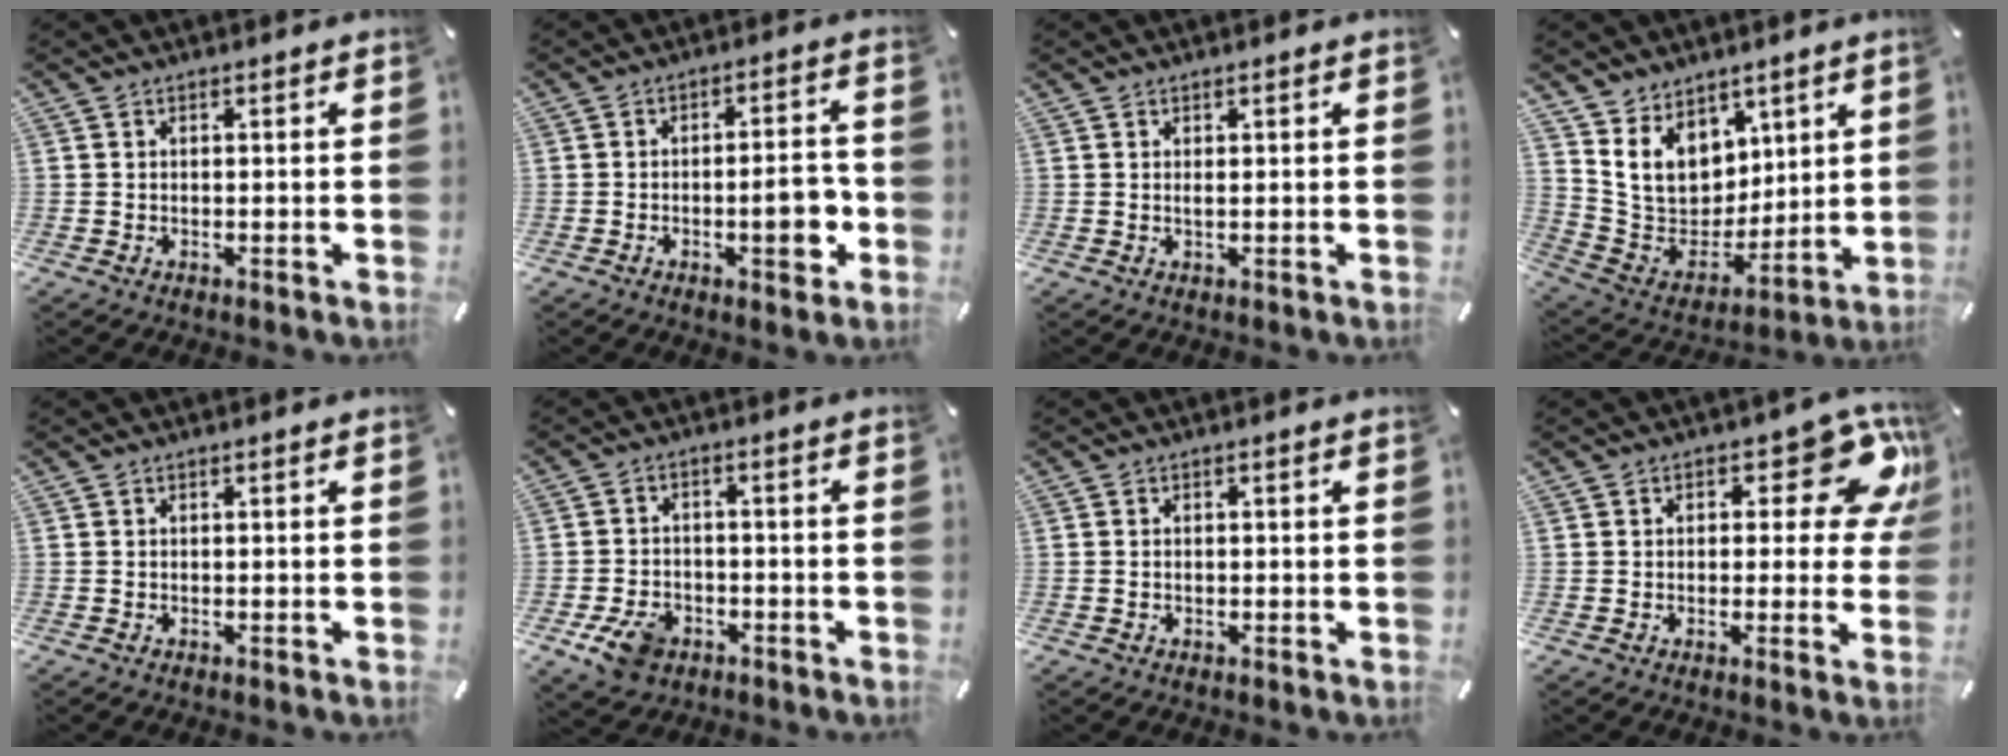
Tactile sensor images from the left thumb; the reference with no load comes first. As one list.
[{"total": 7.8, "force": [-2.1, 3.4, 6.7], "torque": [-0.089, 0.007, -0.034]}, {"total": 1.0, "force": [0.3, 0.1, 1.0], "torque": [-0.019, -0.001, 0.004]}, {"total": 13.7, "force": [6.1, 11.2, 4.8], "torque": [-0.106, -0.044, 0.130]}, {"total": 0.0}, {"total": 7.6, "force": [-3.5, 5.5, 3.8], "torque": [-0.072, 0.016, -0.065]}, {"total": 0.8, "force": [-0.1, 0.5, 0.7], "torque": [-0.014, 0.002, -0.002]}, {"total": 12.6, "force": [5.8, 6.4, 9.2], "torque": [-0.100, -0.036, 0.096]}]